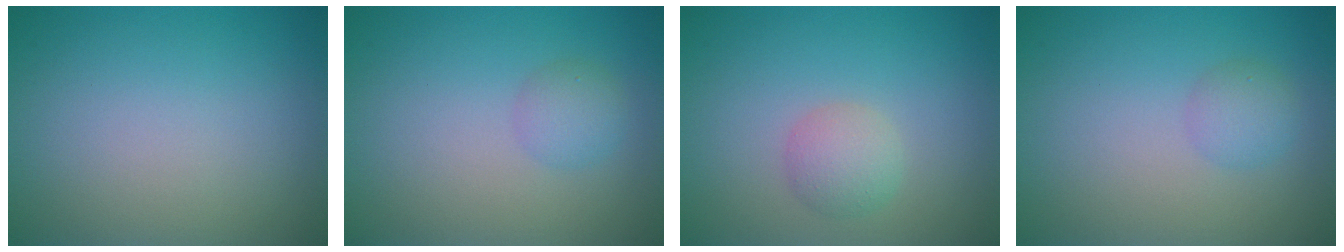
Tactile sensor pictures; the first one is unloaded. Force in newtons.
{"total": 1.7, "press": 1.7, "slide": 0.0}
{"total": 2.1, "press": 2.1, "slide": 0.0}
{"total": 1.7, "press": 1.7, "slide": 0.0}